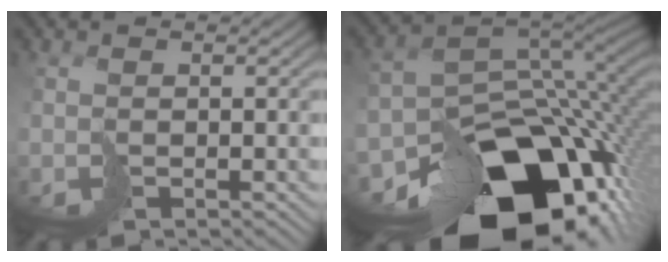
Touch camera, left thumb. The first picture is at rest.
{"total": 19.1, "force": [-11.1, 10.9, 11.1], "torque": [-0.230, -0.028, -0.160]}